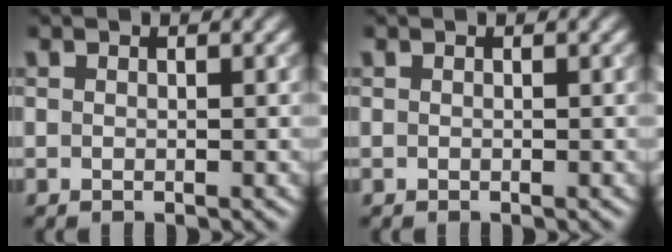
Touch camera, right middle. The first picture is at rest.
{"total": 0.0}